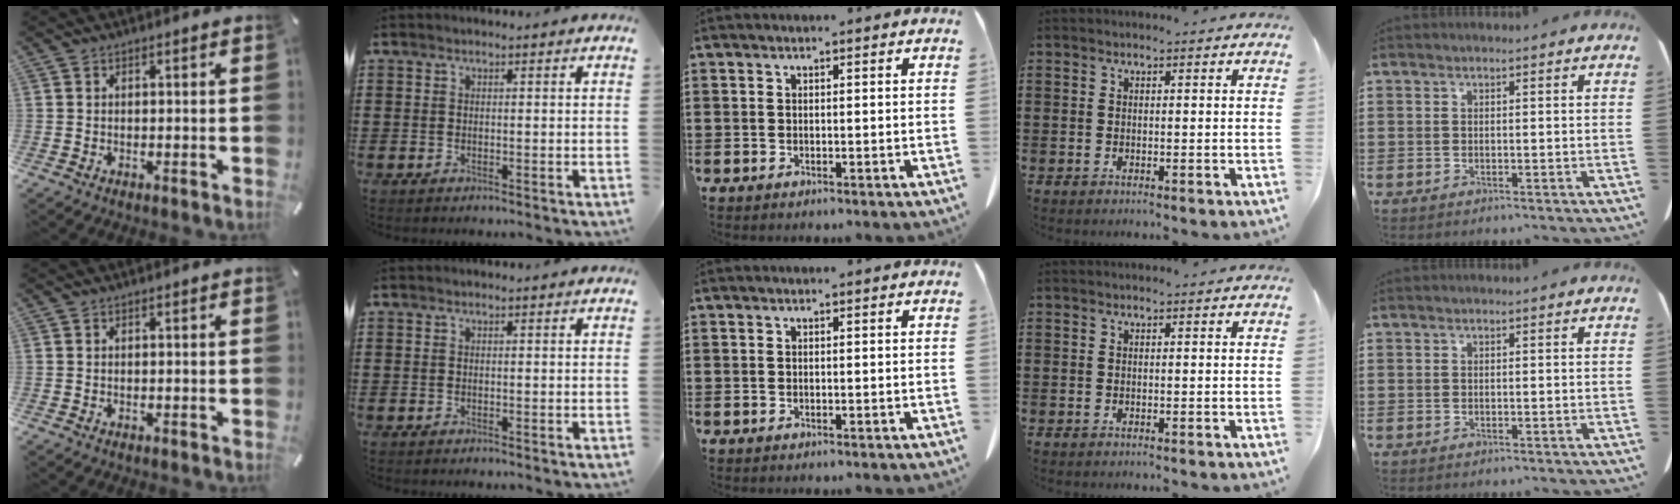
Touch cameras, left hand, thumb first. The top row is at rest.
{}